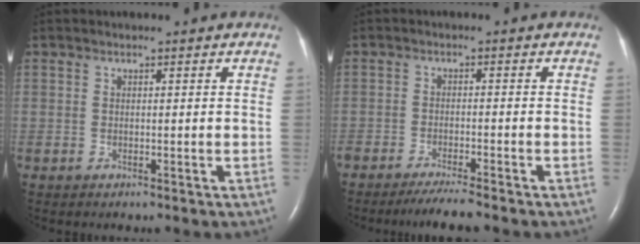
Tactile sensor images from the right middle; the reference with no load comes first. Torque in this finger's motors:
{"motor_torque": [0.21, -0.19, 0.02, 0.03]}